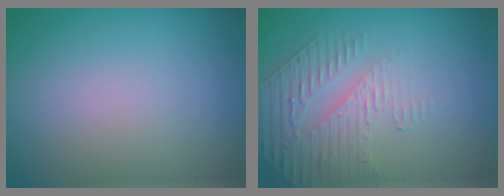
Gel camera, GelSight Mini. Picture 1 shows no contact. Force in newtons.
{"total": 2.2, "press": 1.7, "slide": 1.4}